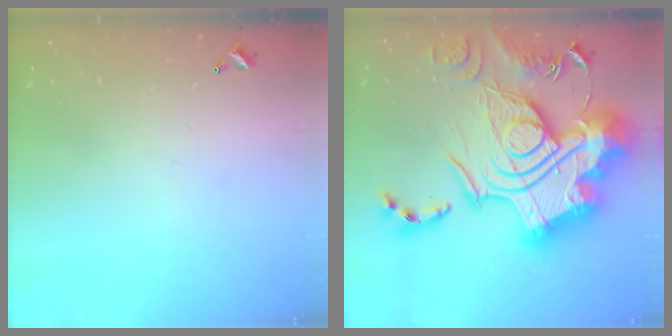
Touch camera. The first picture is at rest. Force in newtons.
{"total": 0.7, "press": 0.7, "slide": 0.1}